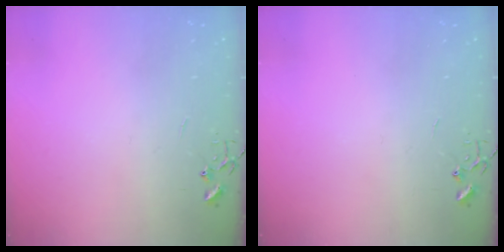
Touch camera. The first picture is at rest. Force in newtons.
{"total": 0.0}